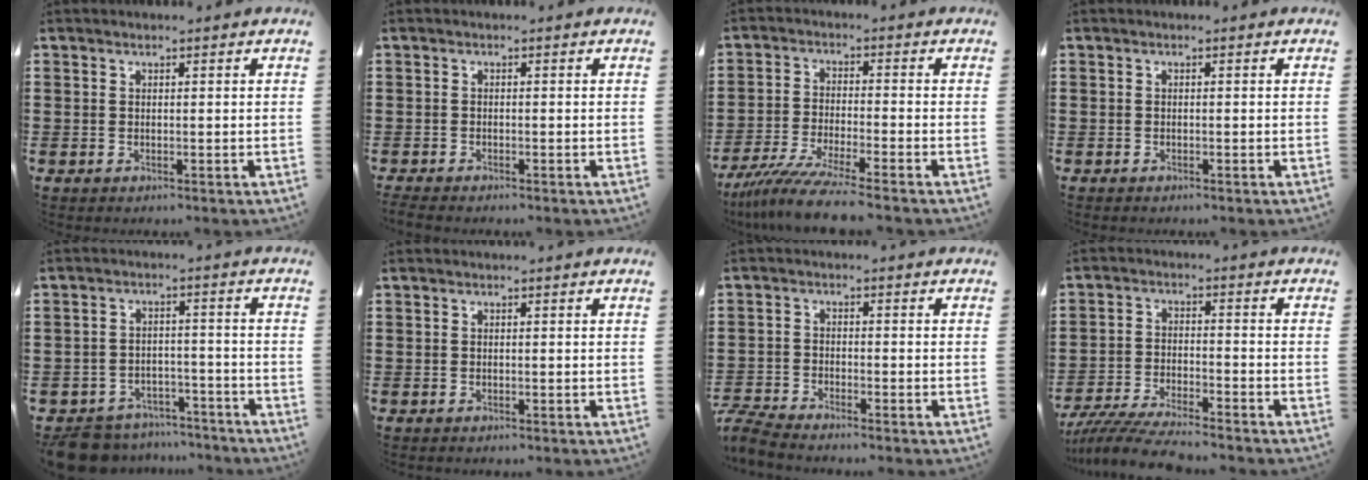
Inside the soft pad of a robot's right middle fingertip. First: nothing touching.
{"total": 0.8, "force": [-0.7, 0.1, 0.2], "torque": [-0.005, -0.004, -0.014]}
{"total": 6.9, "force": [-5.8, -0.2, 3.7], "torque": [-0.084, -0.019, -0.113]}
{"total": 0.0}
{"total": 6.4, "force": [-6.2, 1.6, 0.7], "torque": [-0.018, 0.017, -0.124]}
{"total": 0.0}
{"total": 3.3, "force": [-3.2, 0.1, 0.8], "torque": [-0.036, -0.006, -0.071]}
{"total": 6.1, "force": [-5.7, 0.3, 2.0], "torque": [-0.050, -0.009, -0.114]}